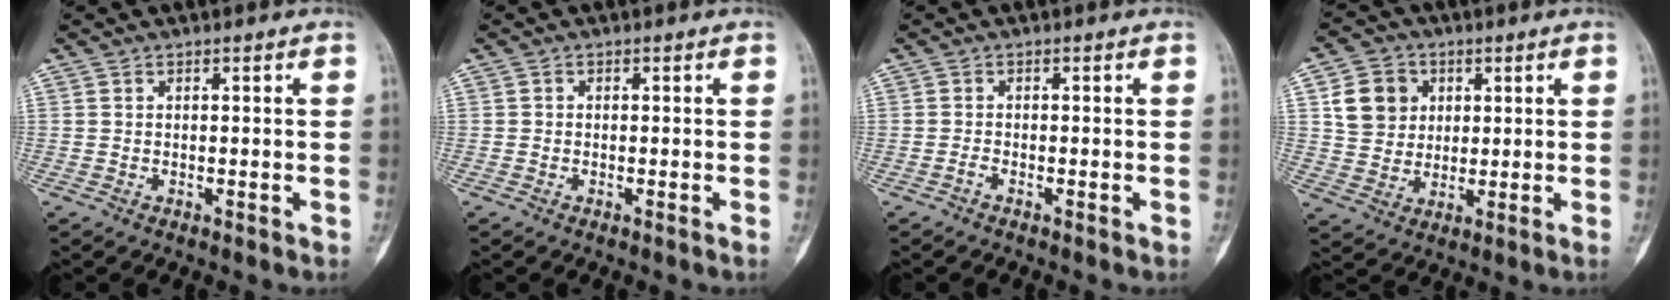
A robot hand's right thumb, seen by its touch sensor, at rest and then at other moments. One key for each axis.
{"total": 0.0}
{"total": 0.7, "fx": -0.6, "fy": 0.0, "fz": 0.3, "tx": -0.004, "ty": 0.002, "tz": -0.017}
{"total": 8.8, "fx": 2.6, "fy": 7.6, "fz": 3.5, "tx": -0.035, "ty": -0.002, "tz": 0.047}